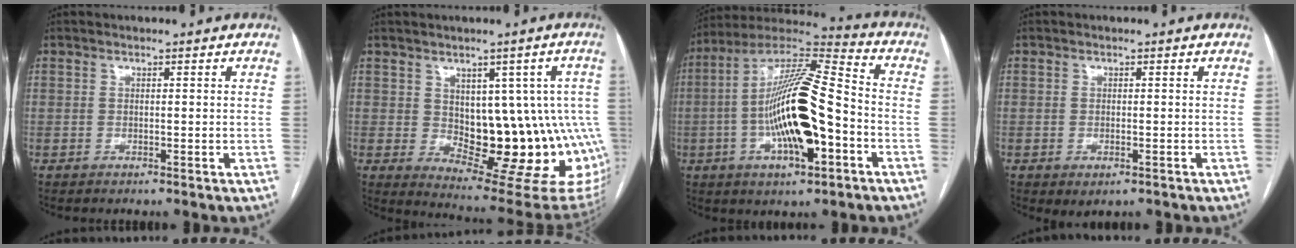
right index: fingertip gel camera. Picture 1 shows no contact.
{"total": 17.7, "force": [-0.7, 8.4, 15.5], "torque": [-0.137, 0.013, 0.017]}
{"total": 18.9, "force": [-4.0, 4.5, 17.9], "torque": [-0.339, 0.008, -0.066]}
{"total": 1.9, "force": [-0.9, 0.9, 1.4], "torque": [-0.021, -0.004, -0.002]}